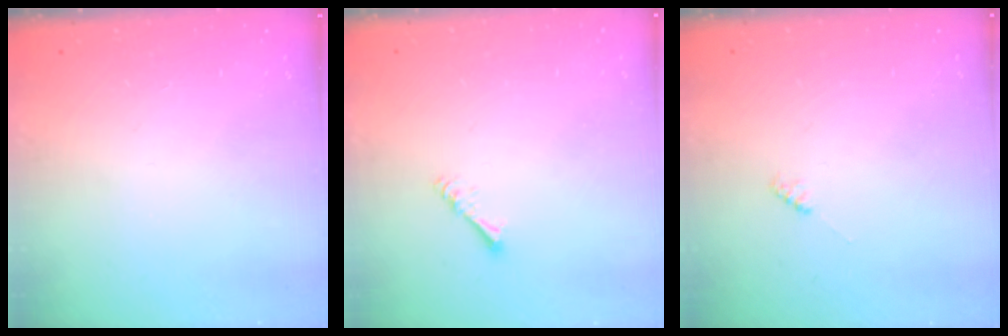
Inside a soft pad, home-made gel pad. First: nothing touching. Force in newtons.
{"total": 1.4, "press": 1.3, "slide": 0.3}
{"total": 1.9, "press": 1.9, "slide": 0.3}